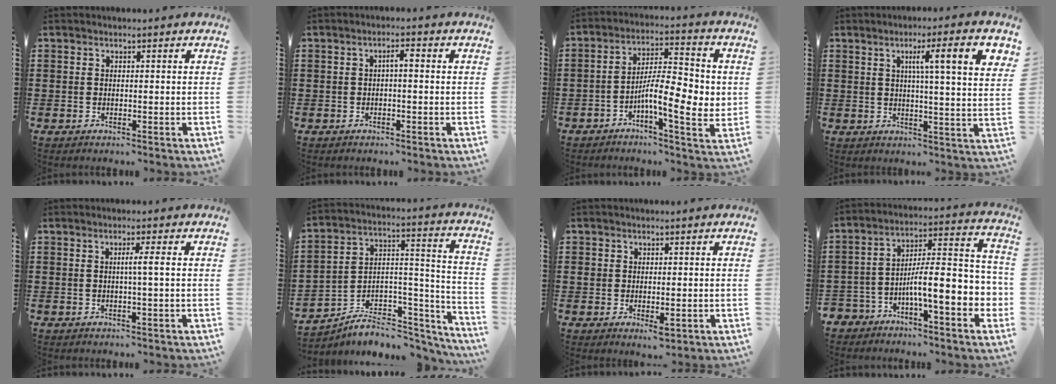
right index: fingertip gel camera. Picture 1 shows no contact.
{"total": 1.9, "force": [-0.2, 0.4, 1.8], "torque": [-0.036, 0.006, -0.007]}
{"total": 9.4, "force": [-1.9, 3.1, 8.7], "torque": [-0.151, -0.007, -0.035]}
{"total": 8.6, "force": [3.3, 0.6, 7.9], "torque": [-0.134, -0.005, 0.046]}
{"total": 2.4, "force": [0.0, -0.4, 2.4], "torque": [-0.043, -0.005, -0.004]}
{"total": 5.5, "force": [-4.0, 3.3, 1.7], "torque": [-0.028, 0.003, -0.072]}
{"total": 2.3, "force": [-0.4, 1.5, 1.6], "torque": [-0.033, 0.002, -0.007]}
{"total": 9.5, "force": [-4.1, 2.3, 8.2], "torque": [-0.139, -0.022, -0.083]}